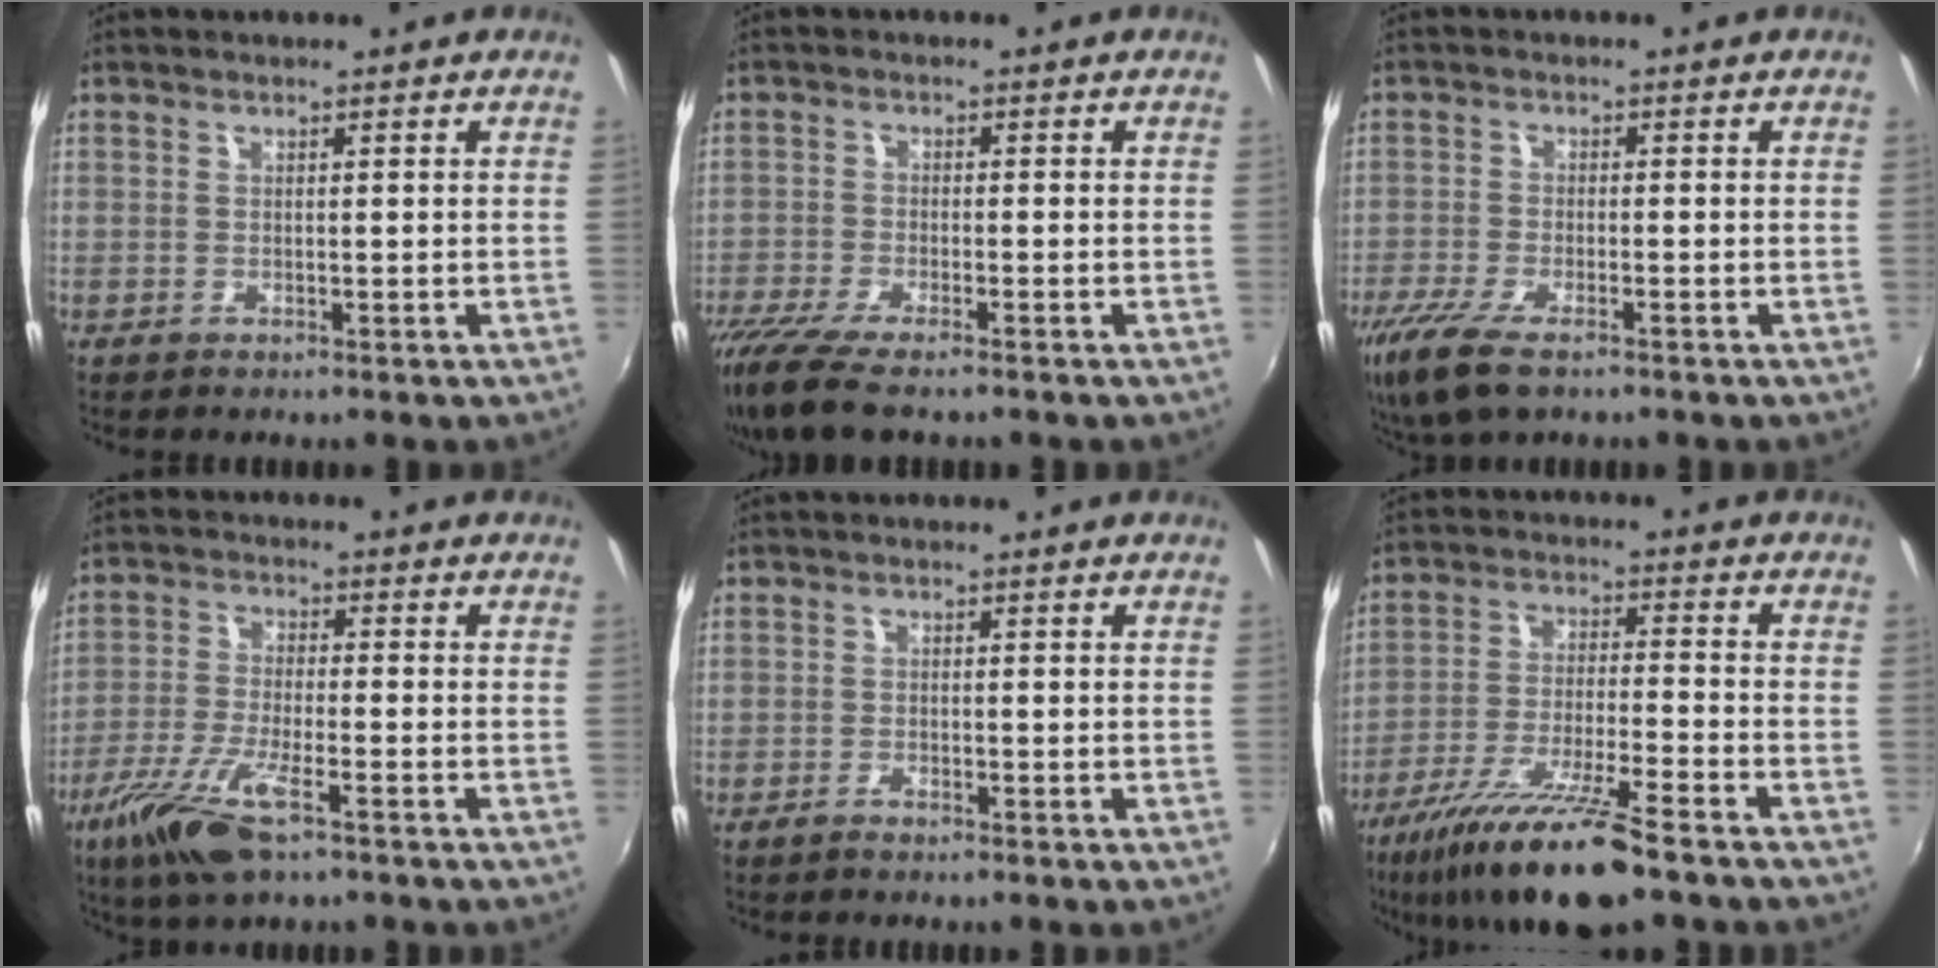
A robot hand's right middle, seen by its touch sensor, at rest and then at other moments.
{"total": 11.1, "force": [-8.8, 2.1, 6.5], "torque": [-0.153, -0.047, -0.160]}
{"total": 10.0, "force": [-6.7, 3.1, 6.7], "torque": [-0.161, -0.037, -0.127]}
{"total": 11.0, "force": [-6.6, 2.6, 8.4], "torque": [-0.188, -0.021, -0.130]}
{"total": 1.2, "force": [-1.1, 0.1, 0.5], "torque": [-0.015, 0.000, -0.023]}
{"total": 15.5, "force": [-11.7, 1.0, 10.2], "torque": [-0.208, -0.030, -0.209]}